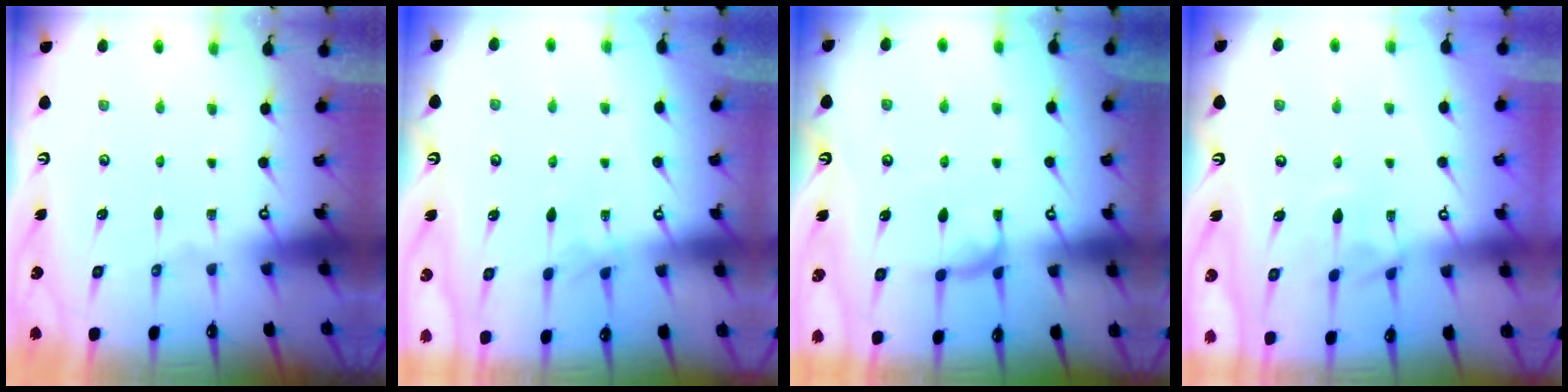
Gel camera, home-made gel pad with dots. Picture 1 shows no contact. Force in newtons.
{"total": 1.1, "press": 1.0, "slide": 0.4}
{"total": 0.9, "press": 0.8, "slide": 0.5}
{"total": 2.5, "press": 2.4, "slide": 0.6}